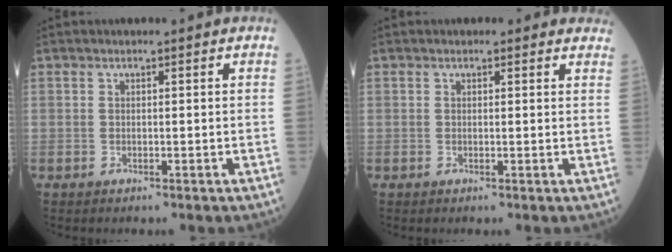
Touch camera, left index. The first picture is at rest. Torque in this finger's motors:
{"motor_torque": [0.50, -0.87, 0.05, -0.01]}